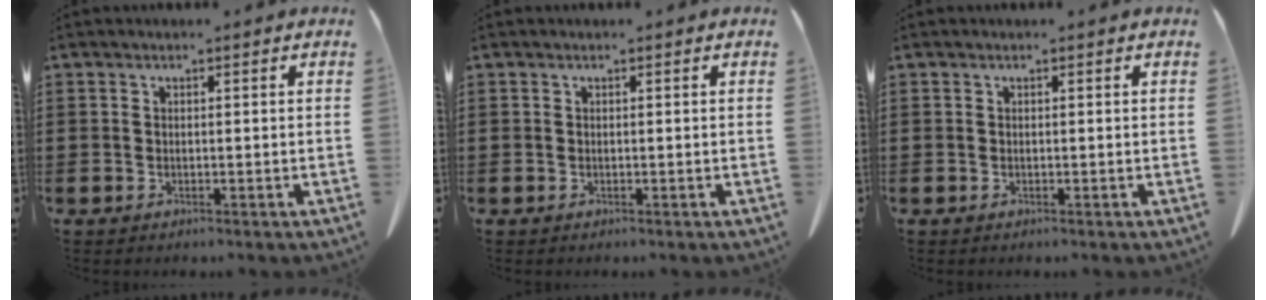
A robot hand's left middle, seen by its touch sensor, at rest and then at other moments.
{"total": 0.0}
{"total": 0.0}